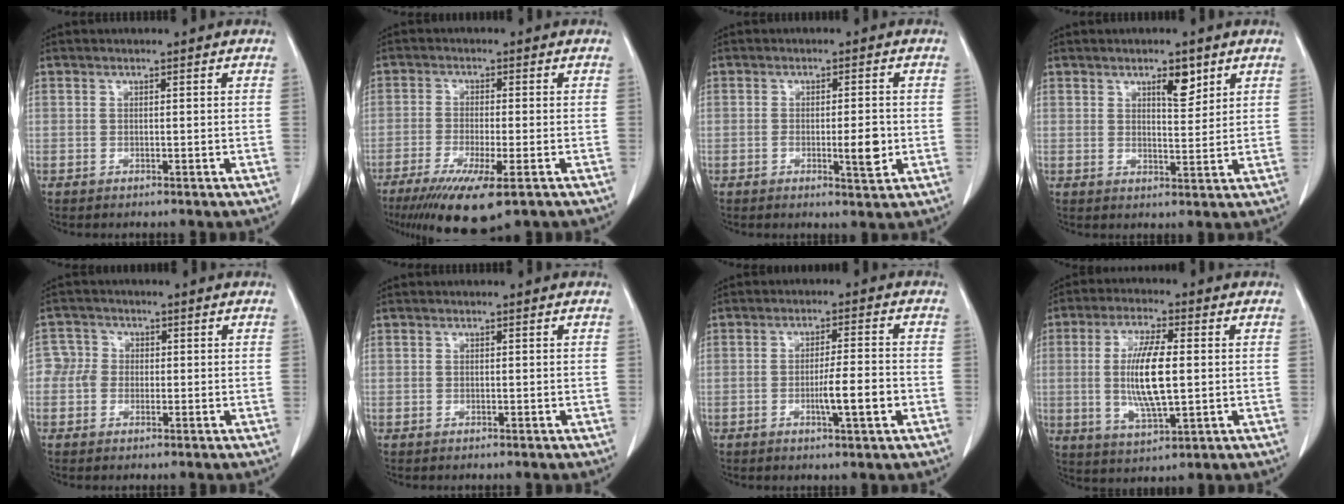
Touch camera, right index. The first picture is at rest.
{"total": 10.6, "force": [-6.5, 1.2, 8.3], "torque": [-0.138, -0.029, -0.101]}
{"total": 4.2, "force": [-0.8, 0.8, 4.1], "torque": [-0.062, -0.004, -0.009]}
{"total": 4.1, "force": [2.5, 1.4, 3.0], "torque": [-0.046, -0.004, 0.039]}
{"total": 3.0, "force": [-0.4, 2.9, 0.7], "torque": [0.000, 0.012, -0.013]}
{"total": 0.0}
{"total": 5.8, "force": [-1.8, 0.2, 5.5], "torque": [-0.086, -0.004, -0.027]}
{"total": 10.6, "force": [0.1, 2.1, 10.4], "torque": [-0.207, -0.006, 0.004]}